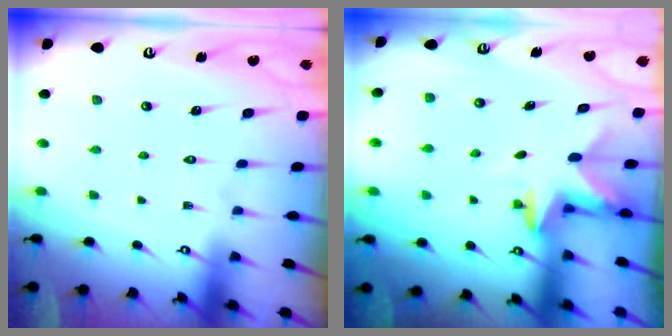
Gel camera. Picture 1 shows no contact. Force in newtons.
{"total": 2.6, "press": 2.5, "slide": 0.4}